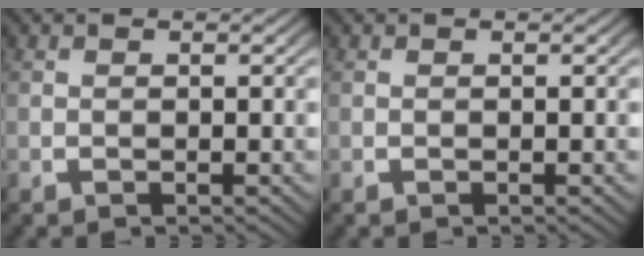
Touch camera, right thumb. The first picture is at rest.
{"total": 0.0}